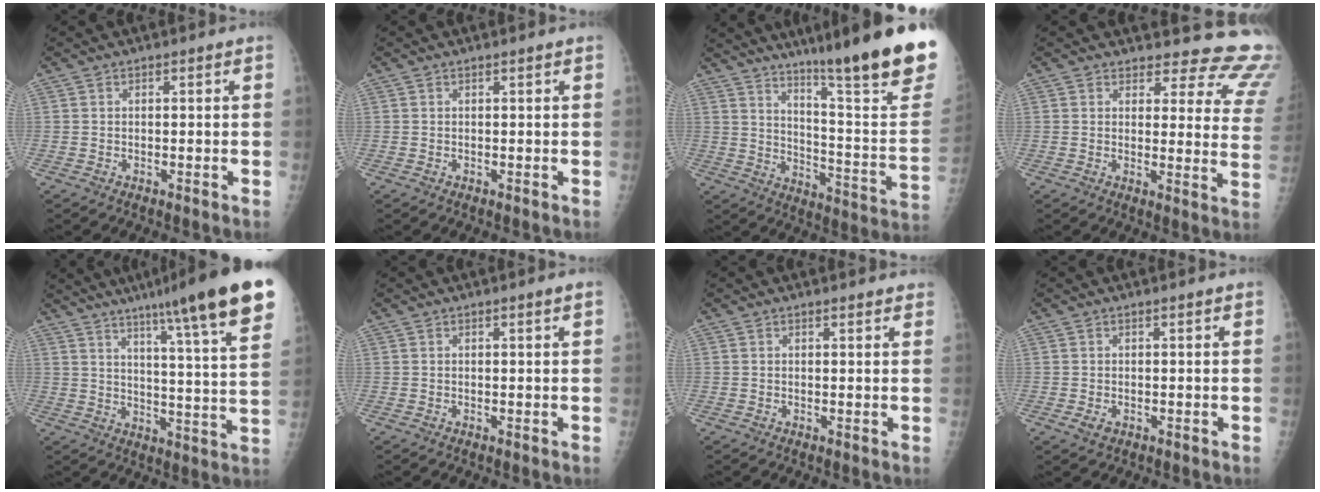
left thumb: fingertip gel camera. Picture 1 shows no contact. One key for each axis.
{"total": 0.0}
{"total": 28.3, "fx": 19.7, "fy": 2.3, "fz": 20.2, "tx": -0.245, "ty": -0.115, "tz": 0.276}
{"total": 16.6, "fx": 15.8, "fy": 4.6, "fz": 2.2, "tx": 0.022, "ty": -0.148, "tz": 0.145}
{"total": 22.8, "fx": 15.3, "fy": 1.4, "fz": 16.9, "tx": -0.228, "ty": -0.060, "tz": 0.205}
{"total": 0.7, "fx": 0.4, "fy": -0.1, "fz": 0.6, "tx": -0.015, "ty": -0.003, "tz": 0.009}
{"total": 1.7, "fx": 1.5, "fy": 0.4, "fz": 0.7, "tx": -0.004, "ty": -0.003, "tz": 0.016}
{"total": 1.6, "fx": 0.0, "fy": 0.9, "fz": 1.3, "tx": -0.022, "ty": 0.001, "tz": 0.005}